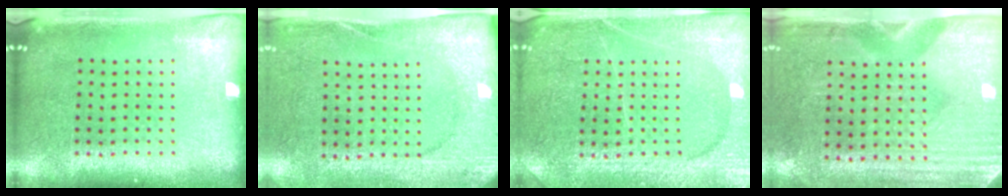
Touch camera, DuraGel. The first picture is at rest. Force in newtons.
{"total": 2.6, "press": 2.4, "slide": 1.0}
{"total": 3.8, "press": 3.7, "slide": 0.8}
{"total": 3.0, "press": 2.6, "slide": 1.5}